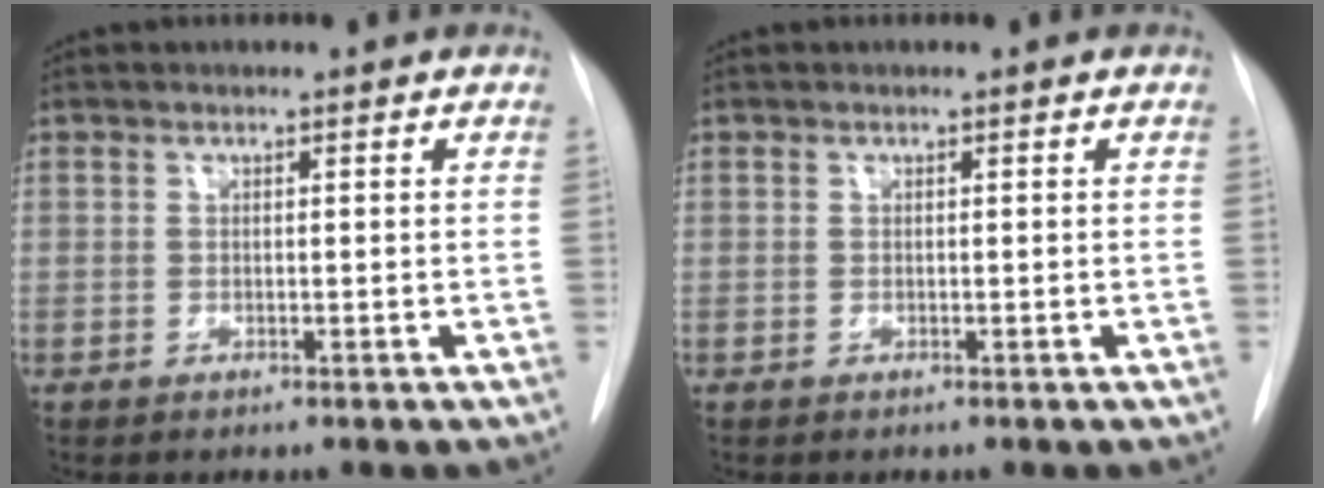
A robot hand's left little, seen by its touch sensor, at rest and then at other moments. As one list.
[{"total": 0.0}]